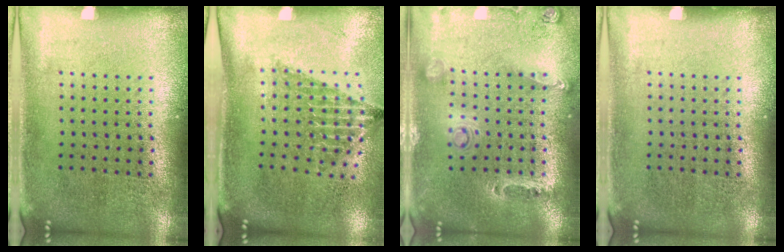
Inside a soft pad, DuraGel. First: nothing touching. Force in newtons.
{"total": 1.5, "press": 1.1, "slide": 1.0}
{"total": 0.5, "press": 0.4, "slide": 0.3}
{"total": 0.0}